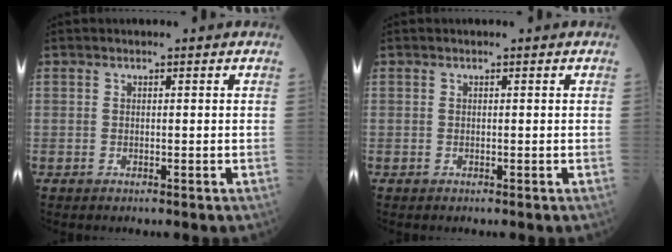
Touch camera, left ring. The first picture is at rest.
{"total": 0.0}